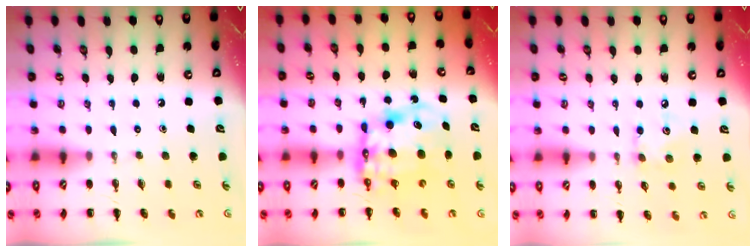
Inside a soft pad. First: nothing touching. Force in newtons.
{"total": 11.1, "press": 10.7, "slide": 3.0}
{"total": 5.8, "press": 5.7, "slide": 1.0}